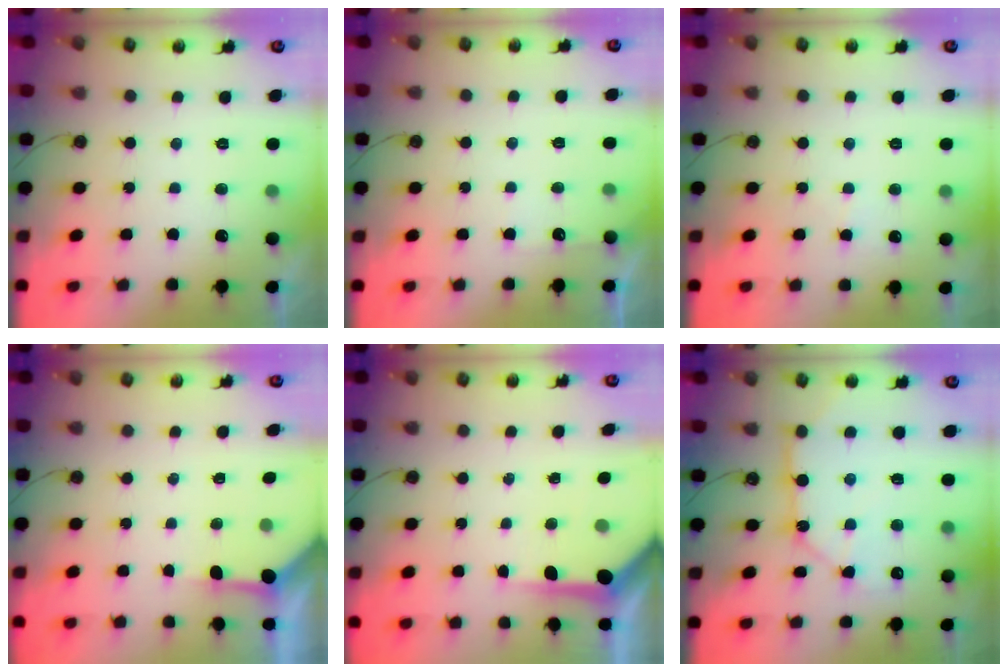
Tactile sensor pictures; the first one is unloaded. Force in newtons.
{"total": 3.8, "press": 3.8, "slide": 0.3}
{"total": 2.8, "press": 2.8, "slide": 0.5}
{"total": 3.4, "press": 3.4, "slide": 0.5}
{"total": 5.7, "press": 5.6, "slide": 0.6}
{"total": 13.1, "press": 13.1, "slide": 0.5}